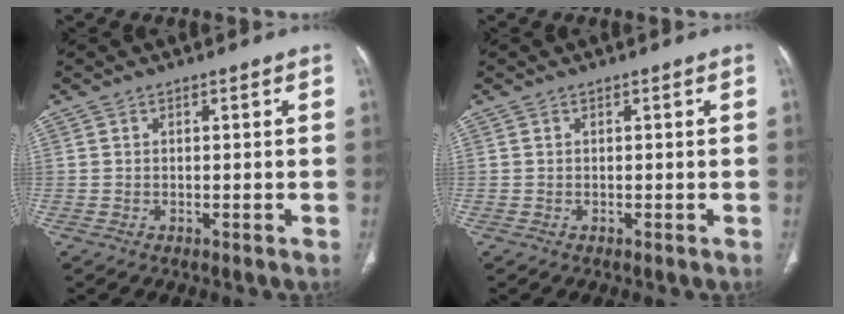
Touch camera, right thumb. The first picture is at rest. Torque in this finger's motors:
{"motor_torque": [-0.18, 0.17, 0.16, 0.15, 0.03]}